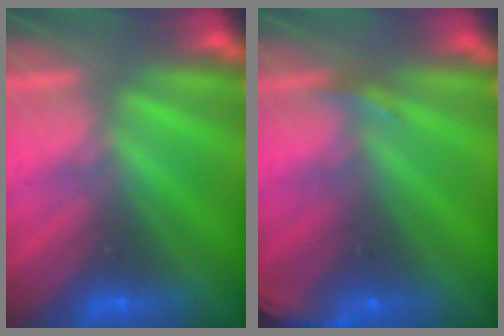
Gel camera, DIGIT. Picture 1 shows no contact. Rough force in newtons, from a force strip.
{"total": 2.7}